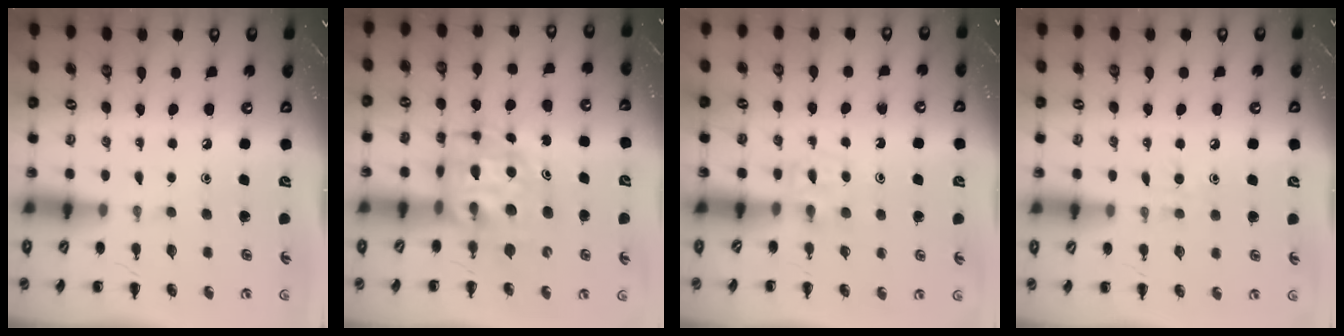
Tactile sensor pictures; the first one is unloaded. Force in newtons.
{"total": 9.3, "press": 8.9, "slide": 2.8}
{"total": 4.1, "press": 3.9, "slide": 1.4}
{"total": 4.2, "press": 4.0, "slide": 1.3}